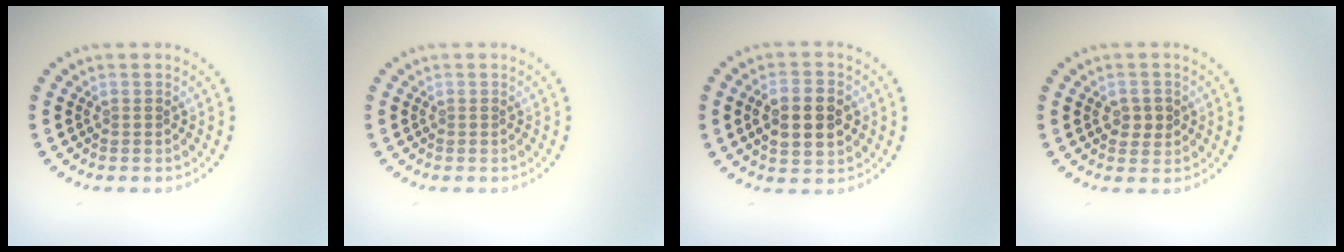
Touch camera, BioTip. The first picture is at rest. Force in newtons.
{"total": 0.0}
{"total": 5.1, "press": 5.1, "slide": 0.3}
{"total": 1.9, "press": 1.9, "slide": 0.4}